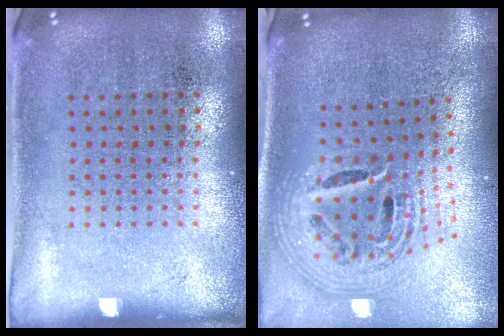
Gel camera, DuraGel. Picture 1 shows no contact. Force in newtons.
{"total": 2.8, "press": 1.9, "slide": 2.0}